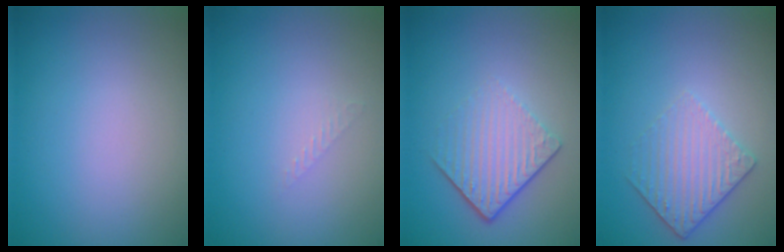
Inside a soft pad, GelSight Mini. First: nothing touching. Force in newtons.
{"total": 0.8, "press": 0.7, "slide": 0.2}
{"total": 4.3, "press": 2.9, "slide": 3.2}
{"total": 3.3, "press": 2.8, "slide": 1.8}